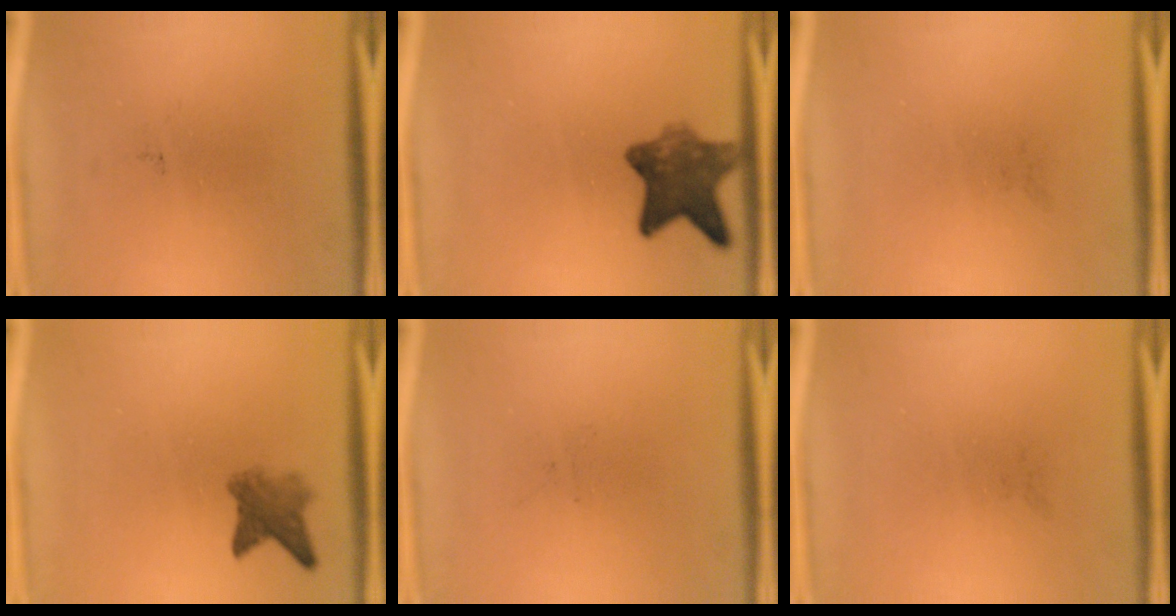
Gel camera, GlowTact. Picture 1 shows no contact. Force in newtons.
{"total": 8.2}
{"total": 0.0}
{"total": 3.7}
{"total": 0.0}
{"total": 0.0}